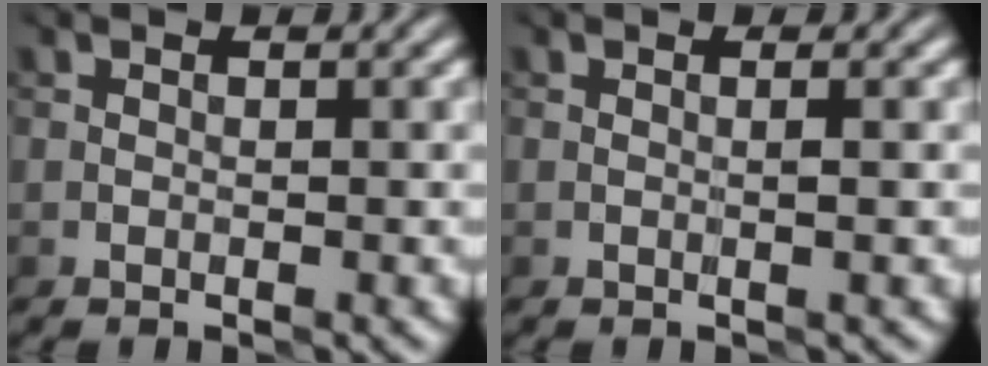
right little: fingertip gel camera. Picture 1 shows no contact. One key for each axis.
{"total": 0.7, "fx": 0.2, "fy": -0.2, "fz": 0.7, "tx": -0.012, "ty": -0.002, "tz": 0.004}